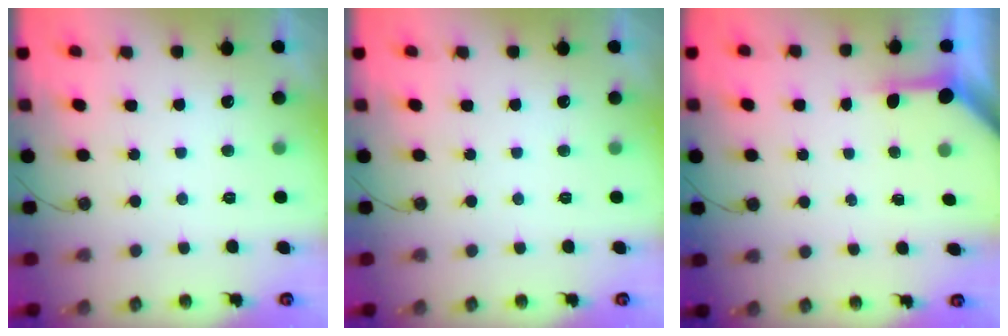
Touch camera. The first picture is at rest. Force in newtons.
{"total": 0.0}
{"total": 3.3, "press": 3.3, "slide": 0.4}